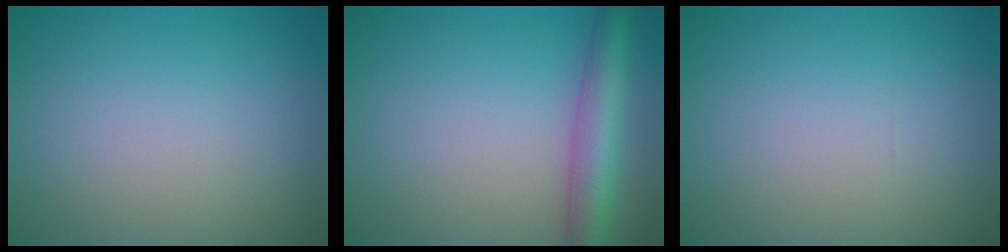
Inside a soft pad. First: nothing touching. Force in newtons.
{"total": 4.9, "press": 4.9, "slide": 0.2}
{"total": 0.0}